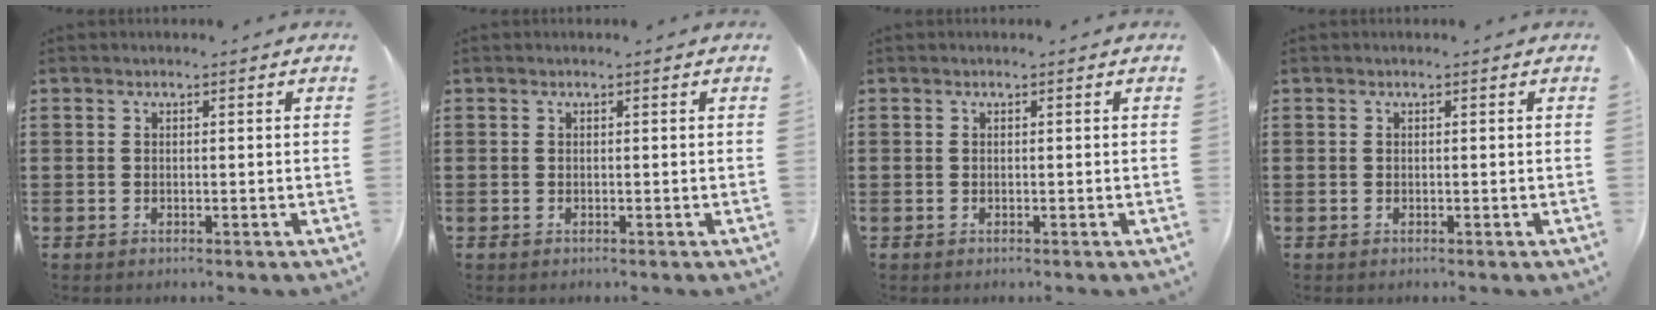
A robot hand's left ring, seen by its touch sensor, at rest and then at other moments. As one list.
[{"total": 0.0}, {"total": 0.0}, {"total": 0.0}]